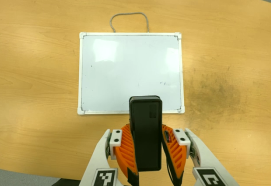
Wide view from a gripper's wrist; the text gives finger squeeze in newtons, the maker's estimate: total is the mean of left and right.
{"total": 7.7, "left": 7.2, "right": 8.3}